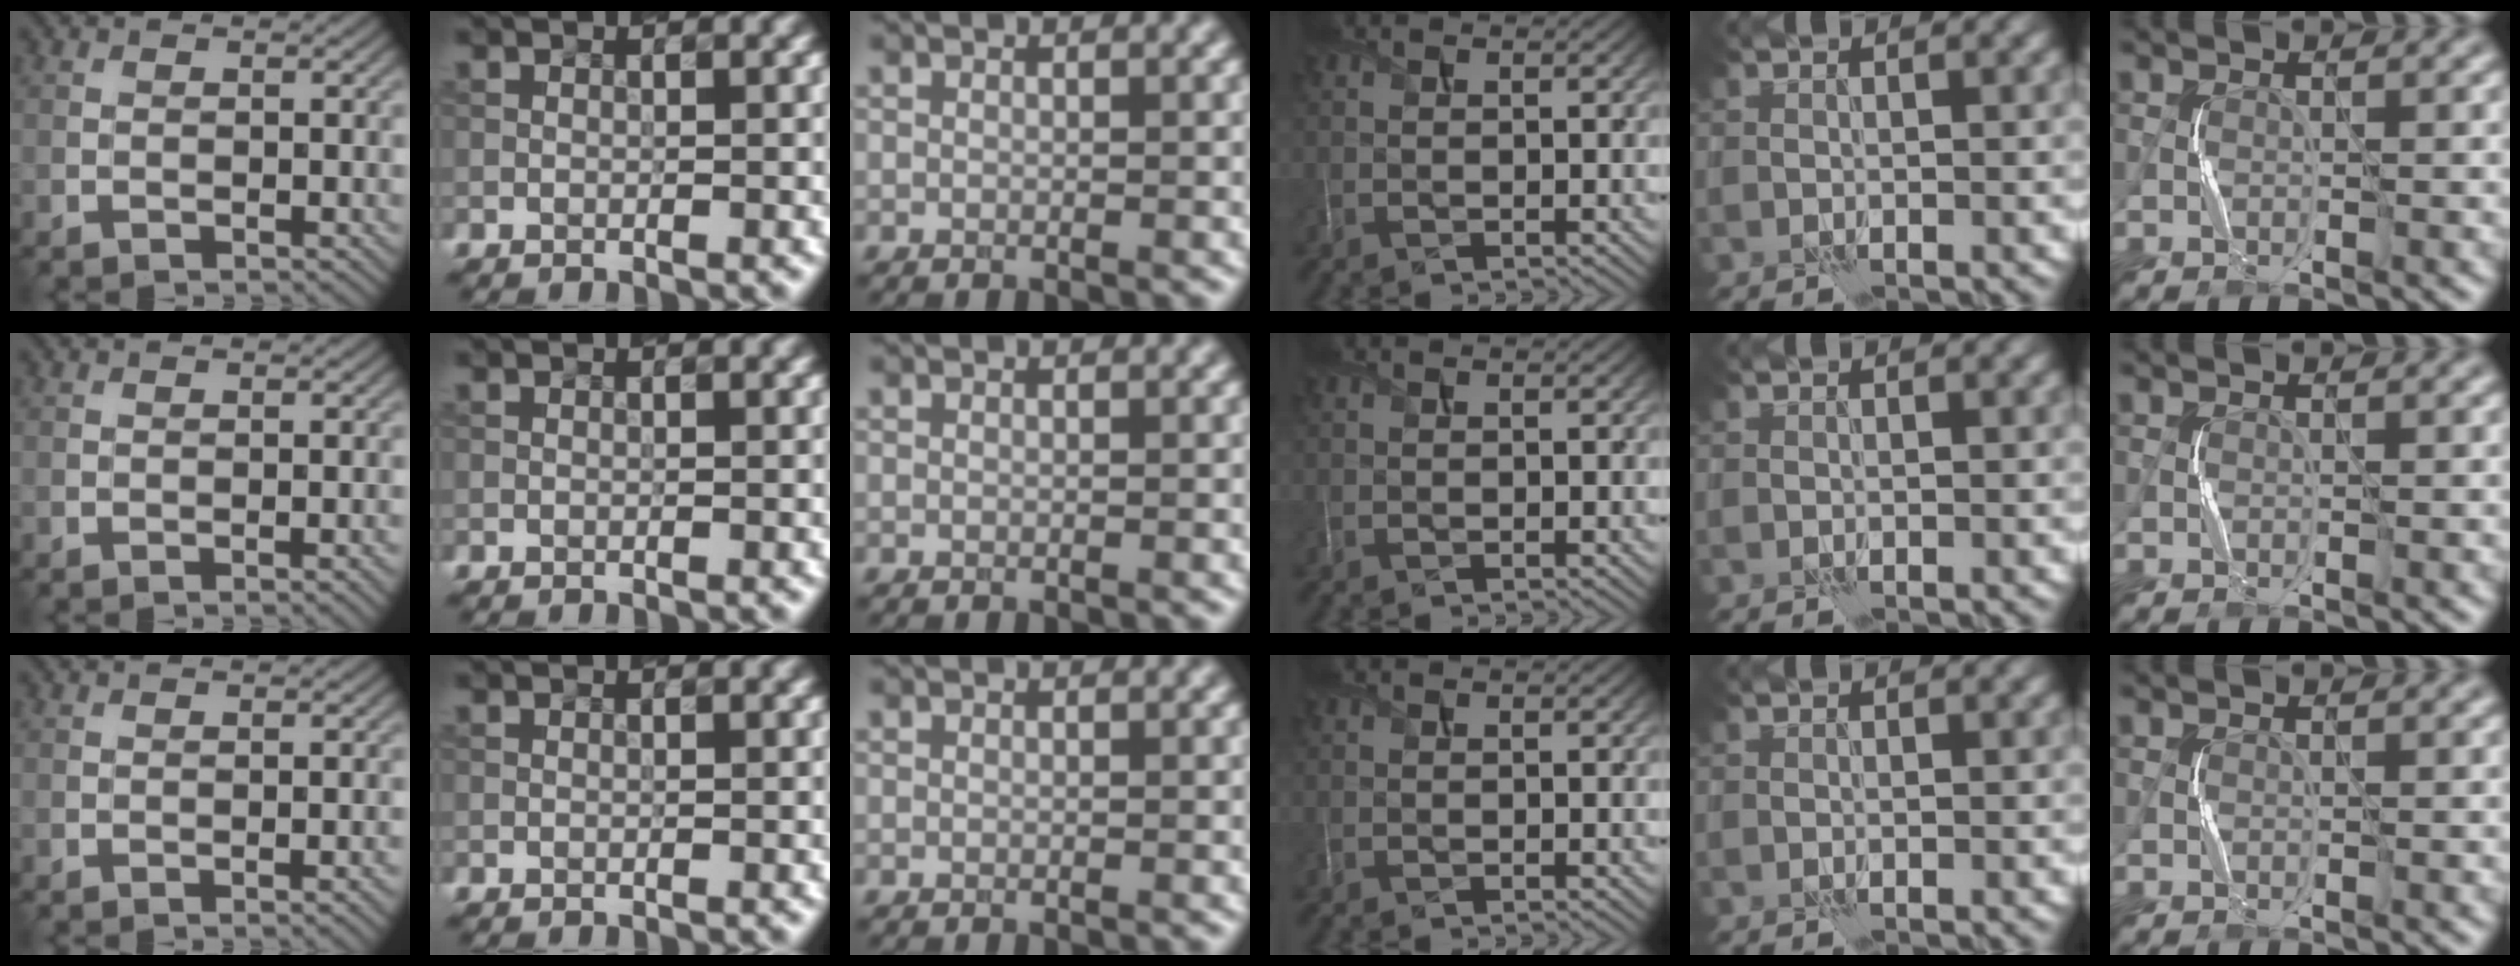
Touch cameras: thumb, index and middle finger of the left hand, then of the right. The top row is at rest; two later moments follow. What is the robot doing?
{"motion": "squeeze", "object": "paper clamp"}